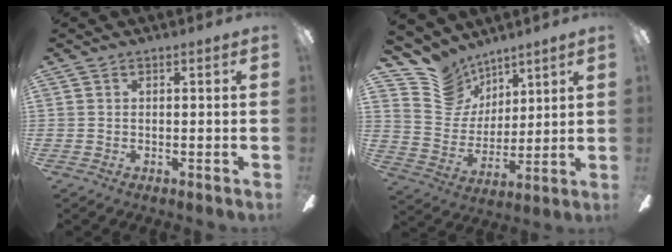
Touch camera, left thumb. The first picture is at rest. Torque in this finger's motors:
{"motor_torque": [-0.21, -0.32, -0.42, -0.32, -0.01]}